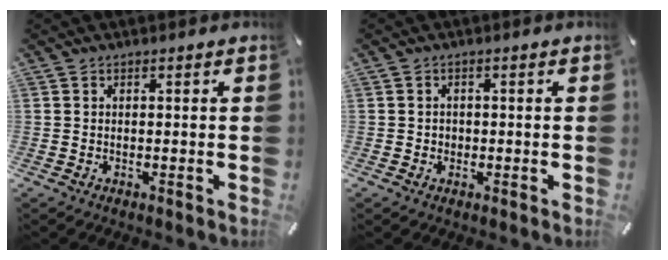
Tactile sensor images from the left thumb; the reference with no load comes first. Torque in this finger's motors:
{"motor_torque": [-0.02, -0.11, 0.00, 0.09, 0.00]}